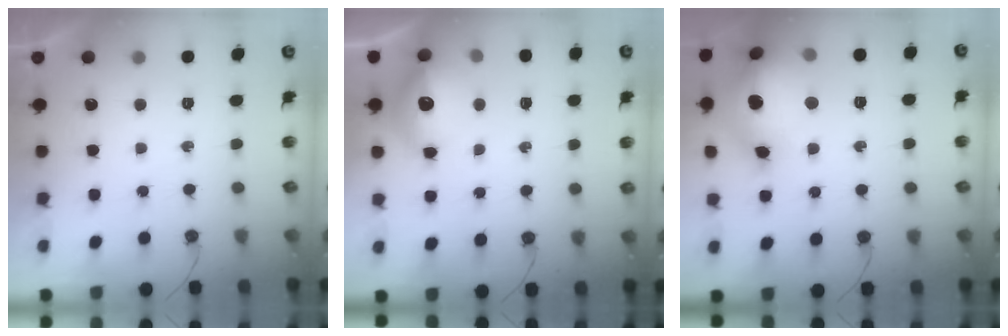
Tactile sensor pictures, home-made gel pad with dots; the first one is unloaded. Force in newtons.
{"total": 12.2, "press": 12.1, "slide": 1.2}
{"total": 22.6, "press": 21.5, "slide": 7.1}